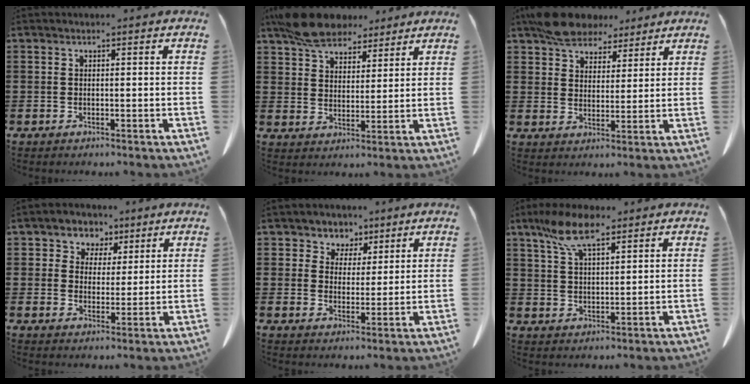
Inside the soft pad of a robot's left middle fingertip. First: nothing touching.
{"total": 9.2, "force": [7.8, 3.5, 3.4], "torque": [-0.084, -0.013, 0.149]}
{"total": 7.6, "force": [6.5, 3.1, 2.4], "torque": [-0.063, -0.008, 0.126]}
{"total": 4.3, "force": [2.7, 3.3, 0.0], "torque": [-0.027, 0.001, 0.047]}
{"total": 4.4, "force": [3.2, 3.0, -0.1], "torque": [-0.025, -0.004, 0.058]}
{"total": 8.4, "force": [5.7, 2.7, 5.6], "torque": [-0.123, -0.002, 0.106]}